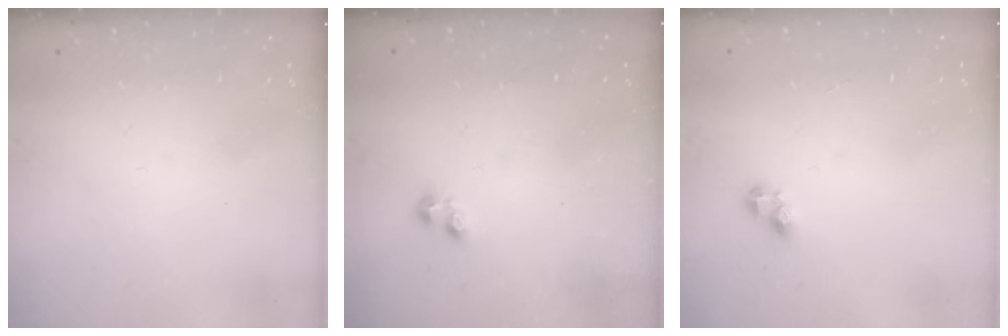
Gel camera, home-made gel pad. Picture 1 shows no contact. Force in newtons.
{"total": 0.7, "press": 0.7, "slide": 0.2}
{"total": 3.2, "press": 3.2, "slide": 0.4}